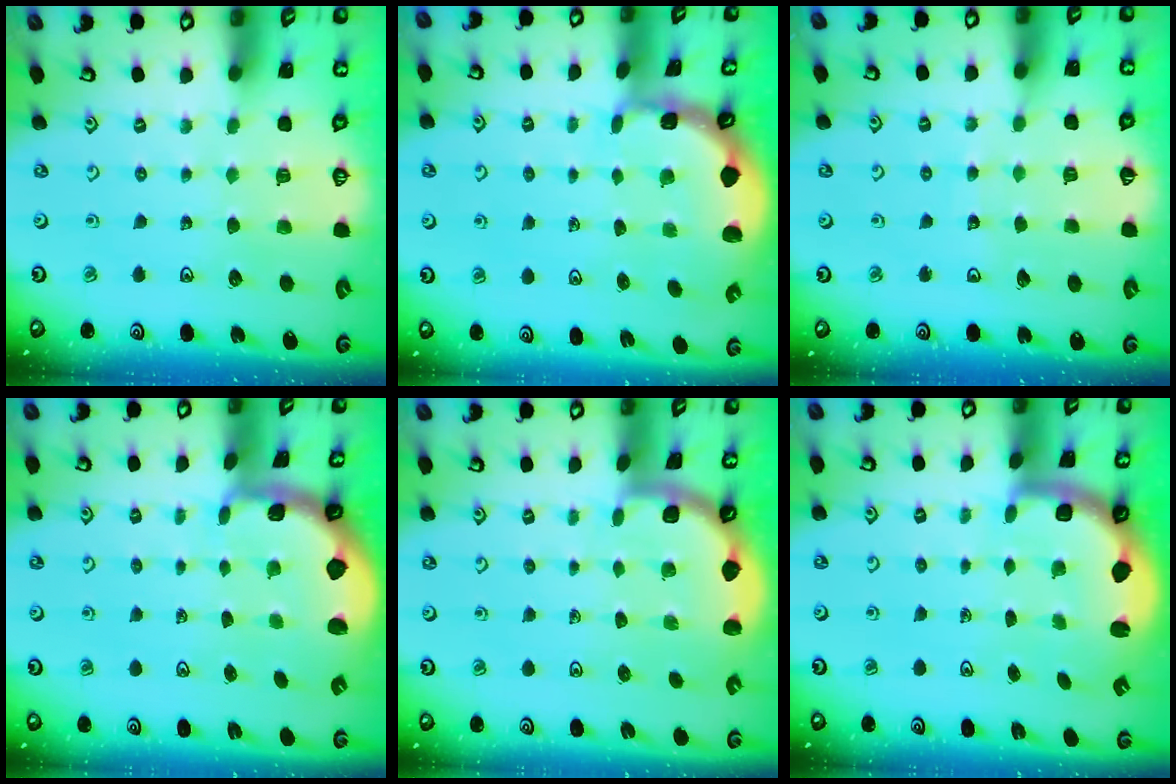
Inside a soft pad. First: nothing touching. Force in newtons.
{"total": 1.0, "press": 1.0, "slide": 0.2}
{"total": 5.3, "press": 5.3, "slide": 0.7}
{"total": 1.1, "press": 1.0, "slide": 0.4}
{"total": 1.8, "press": 1.8, "slide": 0.1}
{"total": 3.3, "press": 2.9, "slide": 1.7}